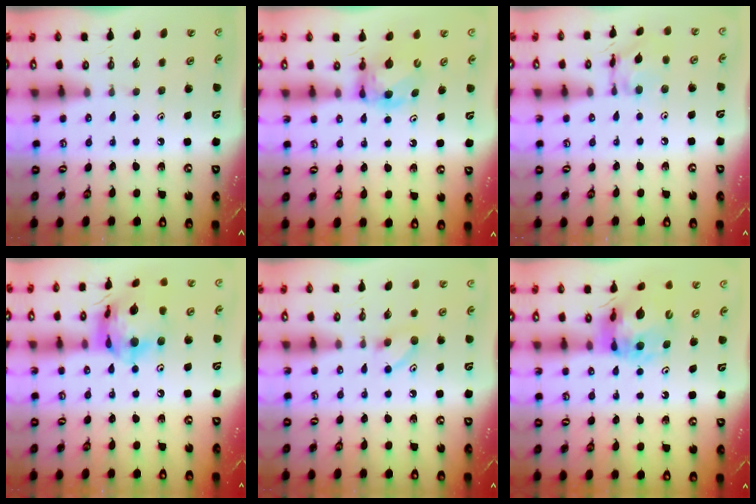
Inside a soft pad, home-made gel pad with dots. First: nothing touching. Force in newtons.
{"total": 6.7, "press": 6.7, "slide": 0.3}
{"total": 11.6, "press": 11.6, "slide": 0.9}
{"total": 18.8, "press": 18.7, "slide": 1.6}
{"total": 6.1, "press": 6.0, "slide": 0.9}
{"total": 14.8, "press": 14.7, "slide": 1.7}